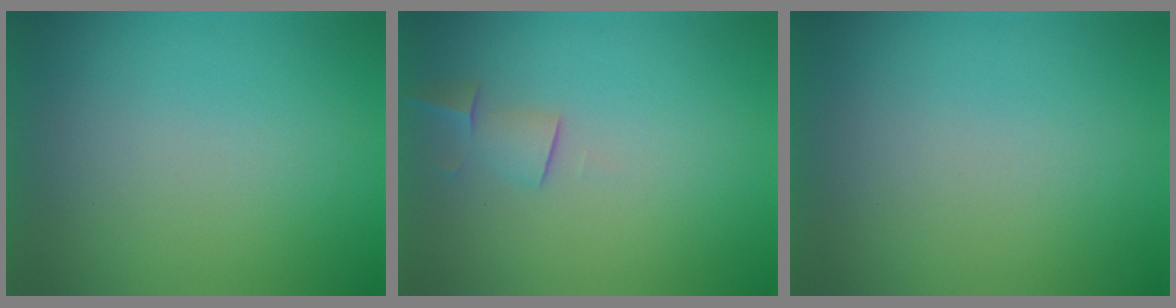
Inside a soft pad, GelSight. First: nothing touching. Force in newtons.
{"total": 1.9}
{"total": 0.0}